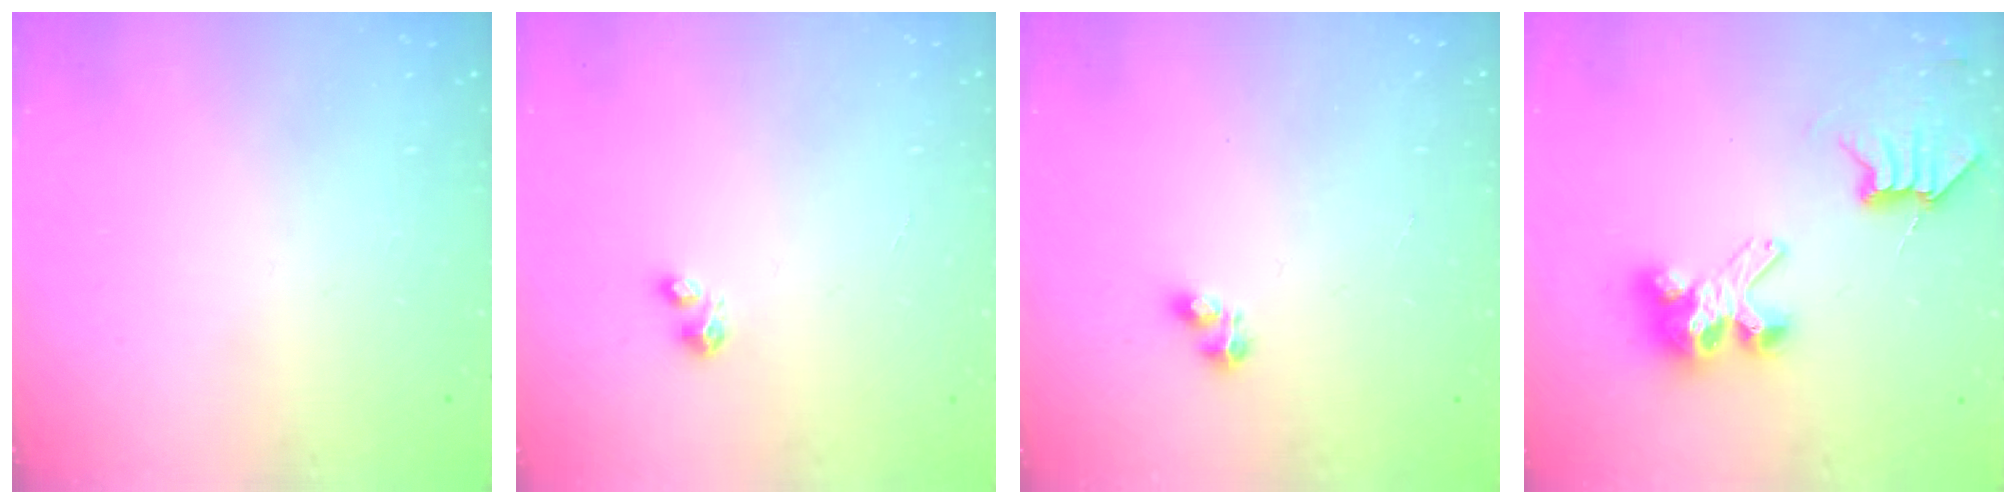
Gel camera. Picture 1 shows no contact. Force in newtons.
{"total": 2.8, "press": 2.8, "slide": 0.4}
{"total": 2.7, "press": 2.7, "slide": 0.4}
{"total": 7.4, "press": 7.4, "slide": 0.2}